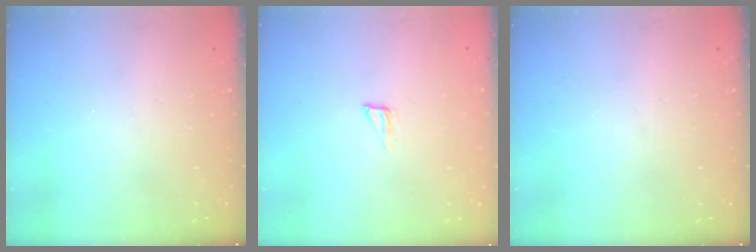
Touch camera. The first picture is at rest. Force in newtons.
{"total": 2.9, "press": 2.9, "slide": 0.2}
{"total": 0.0}